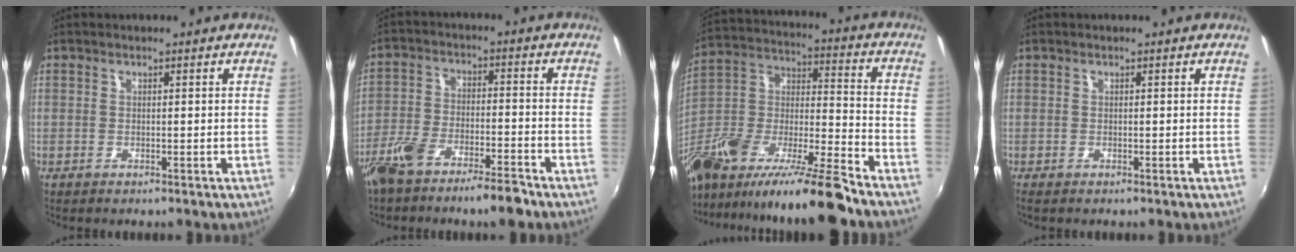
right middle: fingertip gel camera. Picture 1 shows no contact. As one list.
[{"total": 9.8, "force": [-7.6, 2.1, 5.9], "torque": [-0.129, -0.004, -0.136]}, {"total": 23.9, "force": [-17.2, 3.0, 16.3], "torque": [-0.284, -0.025, -0.308]}, {"total": 0.0}]